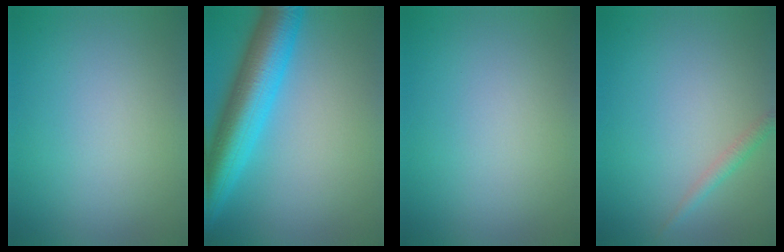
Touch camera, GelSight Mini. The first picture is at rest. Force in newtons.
{"total": 8.8, "press": 8.8, "slide": 0.3}
{"total": 0.0}
{"total": 1.3, "press": 1.3, "slide": 0.0}